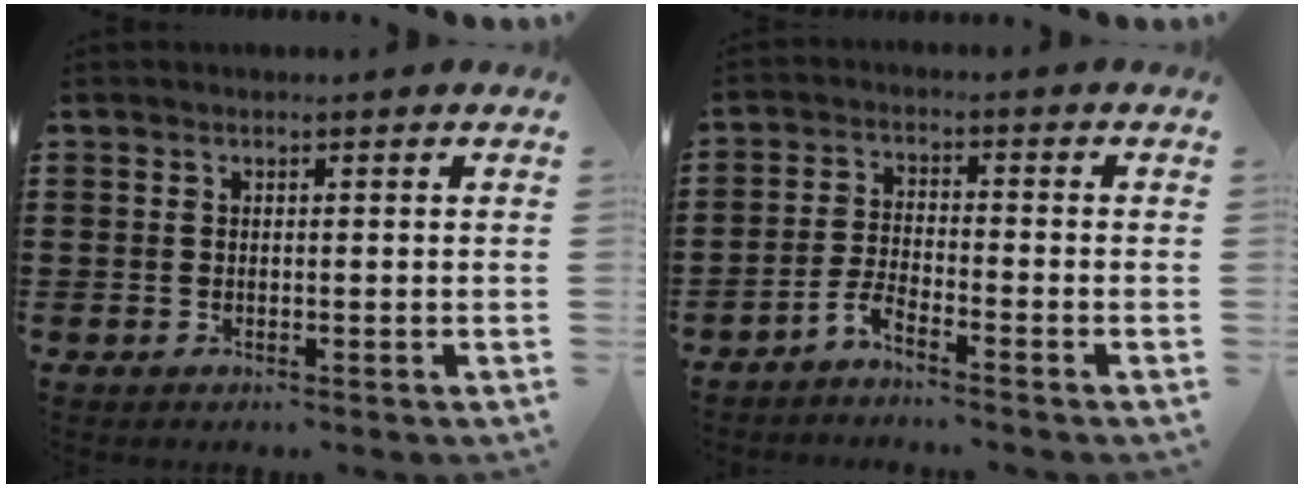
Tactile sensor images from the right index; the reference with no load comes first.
{"total": 3.2, "force": [-3.1, 0.0, 1.1], "torque": [-0.038, -0.001, -0.066]}